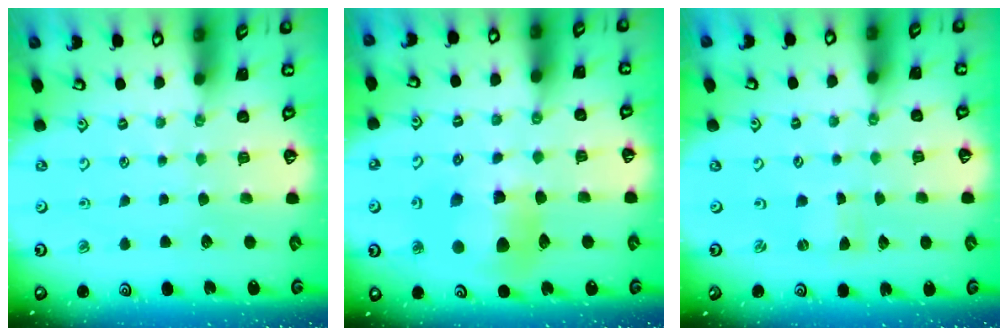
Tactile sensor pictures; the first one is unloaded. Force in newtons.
{"total": 12.9, "press": 12.8, "slide": 1.9}
{"total": 0.0}